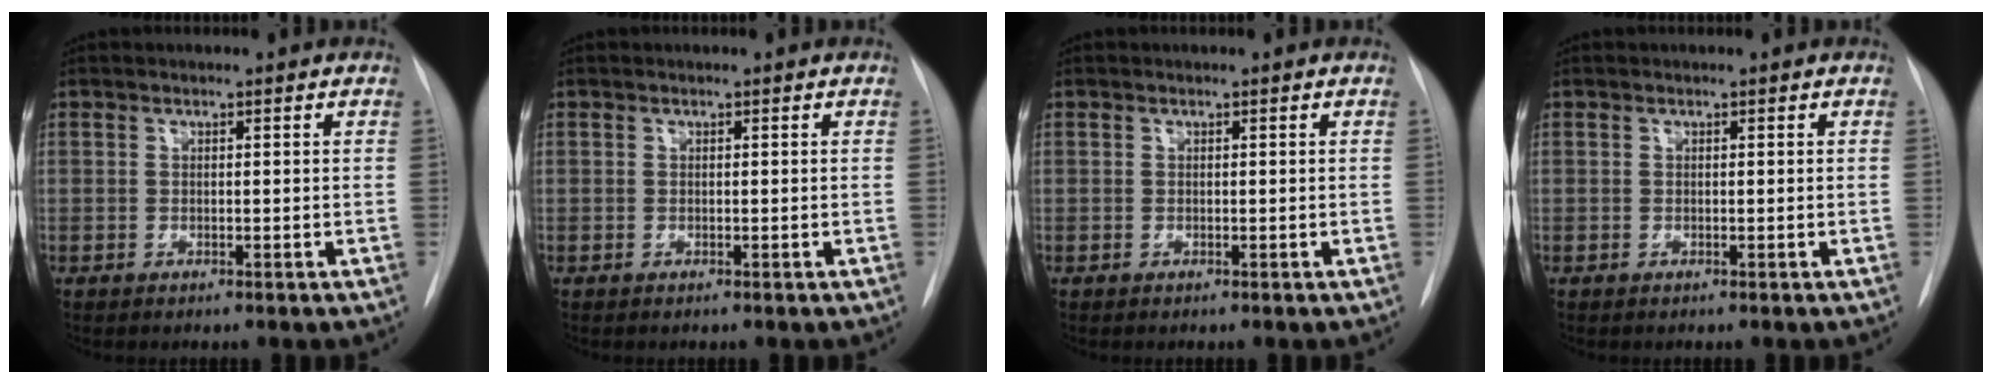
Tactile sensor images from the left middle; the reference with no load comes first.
{"total": 0.0}
{"total": 0.0}
{"total": 0.0}